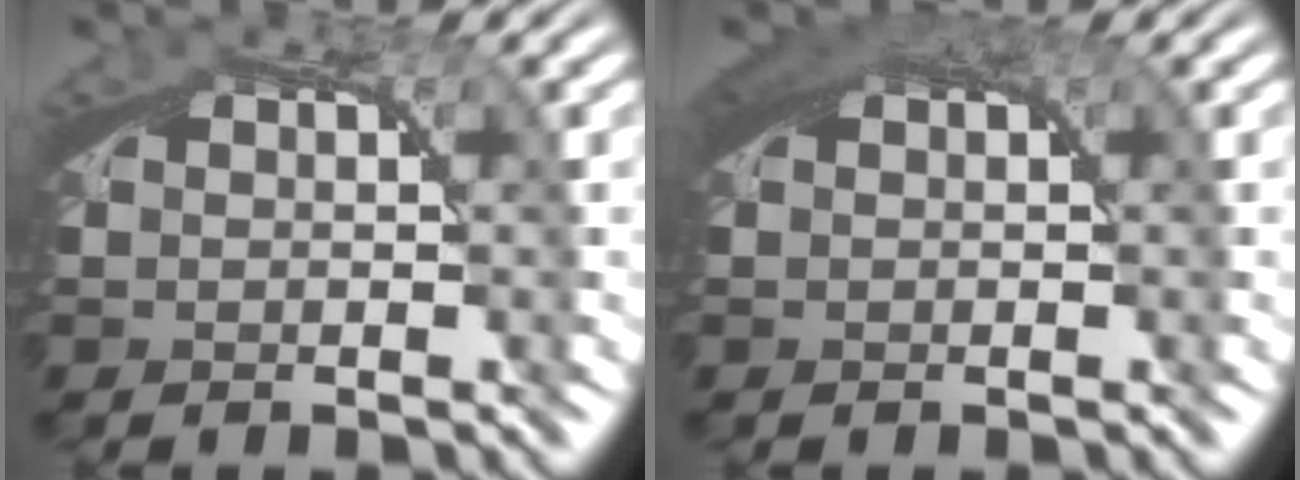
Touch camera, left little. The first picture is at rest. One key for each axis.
{"total": 2.1, "fx": 0.8, "fy": 1.1, "fz": 1.6, "tx": -0.033, "ty": -0.002, "tz": 0.014}